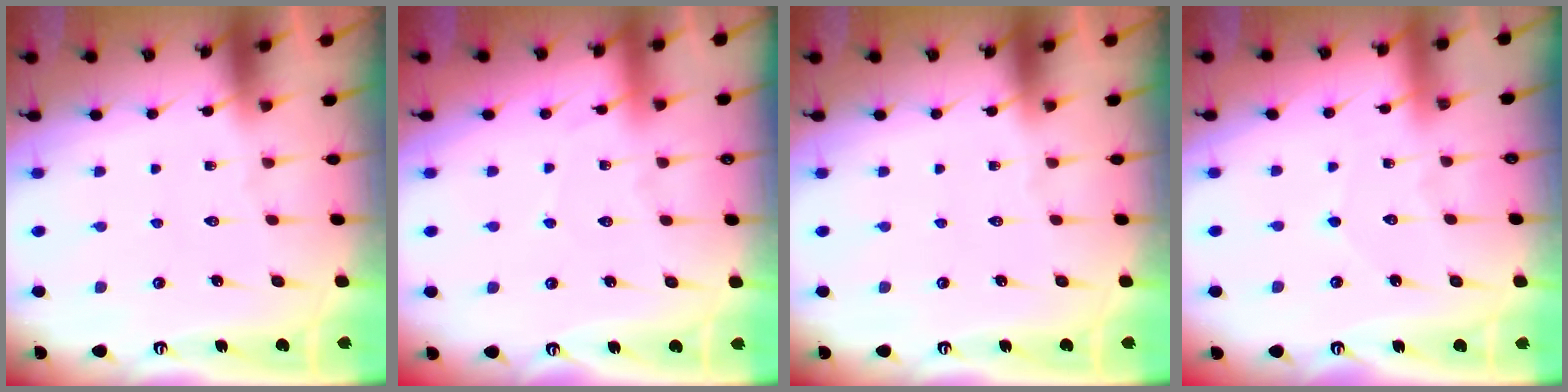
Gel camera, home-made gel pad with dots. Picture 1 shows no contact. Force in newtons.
{"total": 2.9, "press": 2.8, "slide": 0.4}
{"total": 0.0}
{"total": 2.7, "press": 2.6, "slide": 0.3}